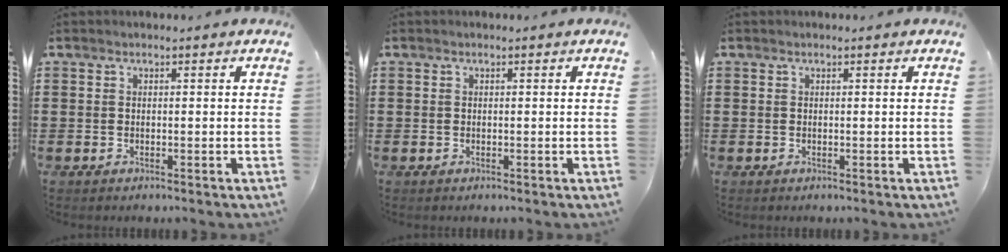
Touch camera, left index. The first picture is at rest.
{"total": 0.0}
{"total": 0.0}